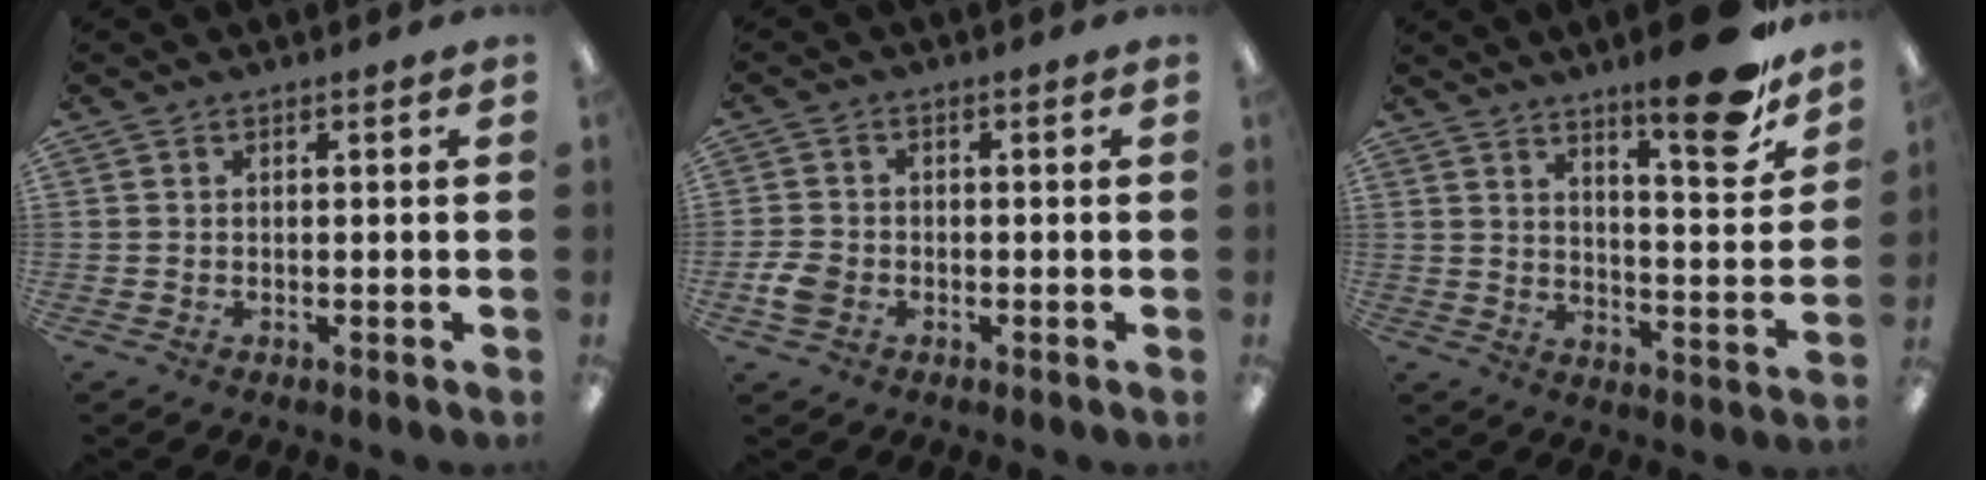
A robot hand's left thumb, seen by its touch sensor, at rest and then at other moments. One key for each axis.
{"total": 4.7, "fx": -1.7, "fy": 3.5, "fz": 2.6, "tx": -0.060, "ty": 0.005, "tz": -0.033}
{"total": 15.4, "fx": 11.5, "fy": 3.4, "fz": 9.7, "tx": -0.131, "ty": -0.083, "tz": 0.182}